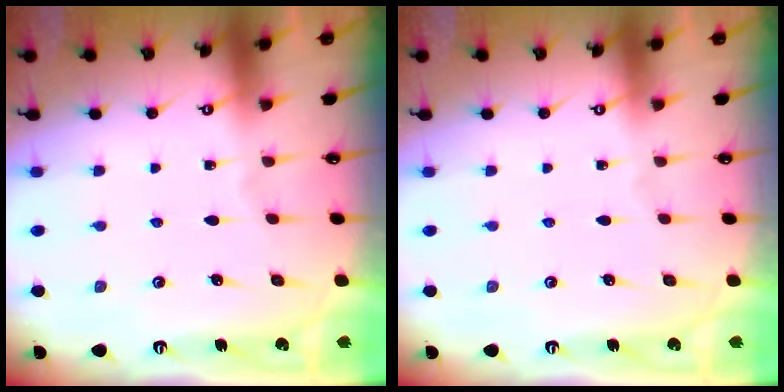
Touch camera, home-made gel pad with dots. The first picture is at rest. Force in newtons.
{"total": 0.0}